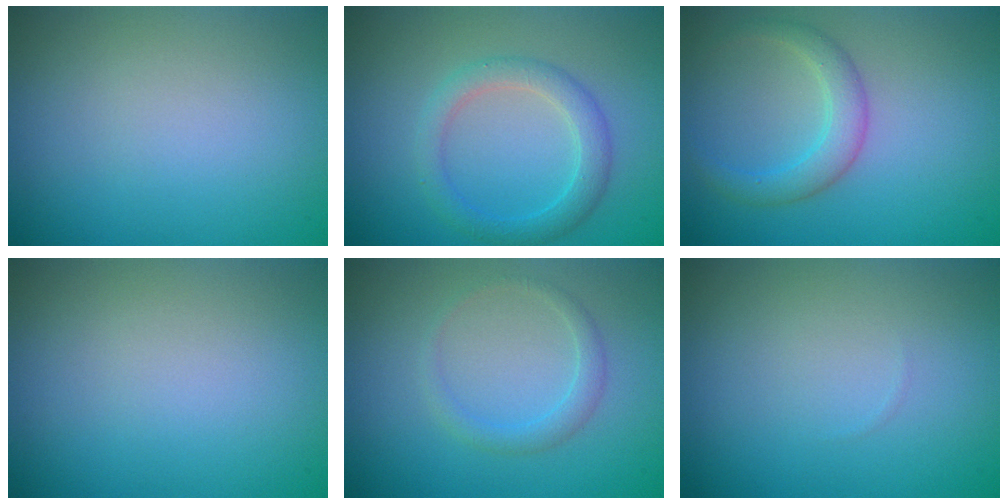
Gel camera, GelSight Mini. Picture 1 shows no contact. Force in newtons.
{"total": 2.8, "press": 2.8, "slide": 0.1}
{"total": 2.0, "press": 2.0, "slide": 0.2}
{"total": 0.0}
{"total": 1.5, "press": 1.5, "slide": 0.1}
{"total": 0.0}